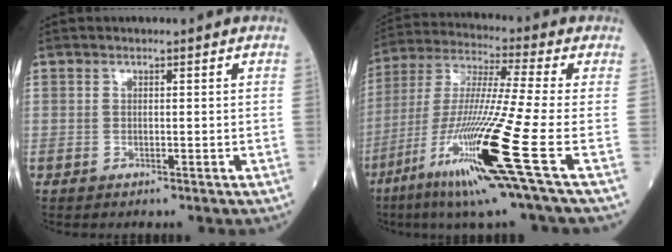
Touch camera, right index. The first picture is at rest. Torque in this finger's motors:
{"motor_torque": [1.88, -0.26, 1.06, 0.21]}